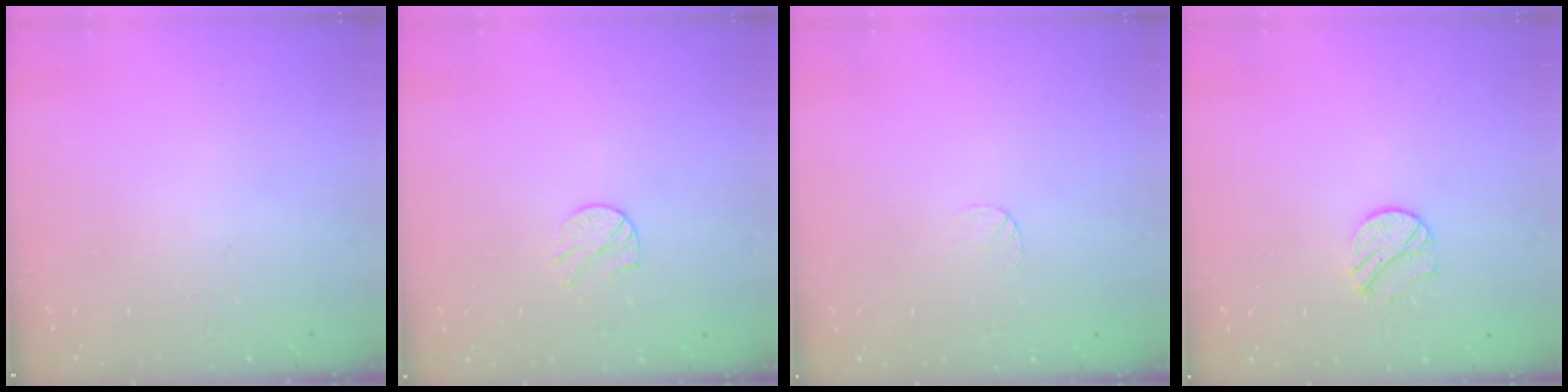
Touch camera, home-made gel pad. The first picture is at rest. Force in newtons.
{"total": 5.9, "press": 5.9, "slide": 0.6}
{"total": 3.3, "press": 3.3, "slide": 0.4}
{"total": 8.3, "press": 8.3, "slide": 0.8}